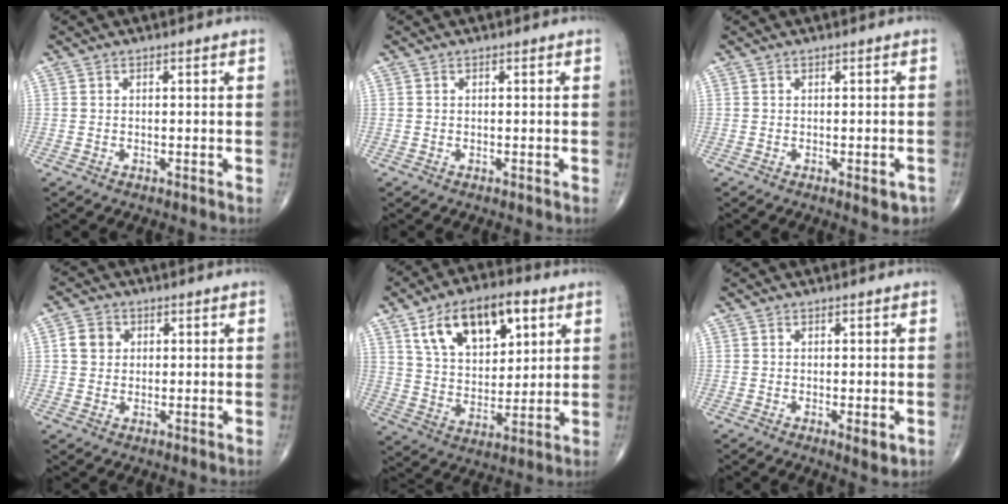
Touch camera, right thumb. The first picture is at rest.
{"total": 0.0}
{"total": 3.0, "force": [-1.3, 1.1, 2.4], "torque": [-0.020, 0.002, -0.011]}
{"total": 4.3, "force": [0.9, 3.7, 1.9], "torque": [-0.022, 0.004, 0.012]}
{"total": 17.2, "force": [7.8, 9.4, 12.1], "torque": [-0.159, -0.020, 0.137]}
{"total": 2.6, "force": [-0.5, 0.7, 2.4], "torque": [-0.032, -0.008, -0.005]}